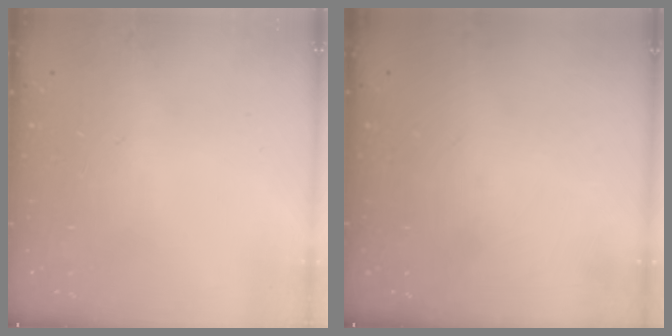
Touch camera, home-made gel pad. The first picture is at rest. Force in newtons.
{"total": 0.0}